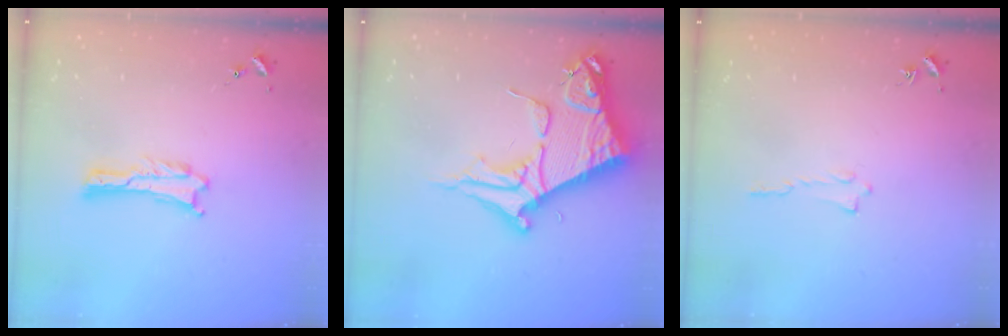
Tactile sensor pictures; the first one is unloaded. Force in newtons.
{"total": 10.4, "press": 10.4, "slide": 1.1}
{"total": 0.0}